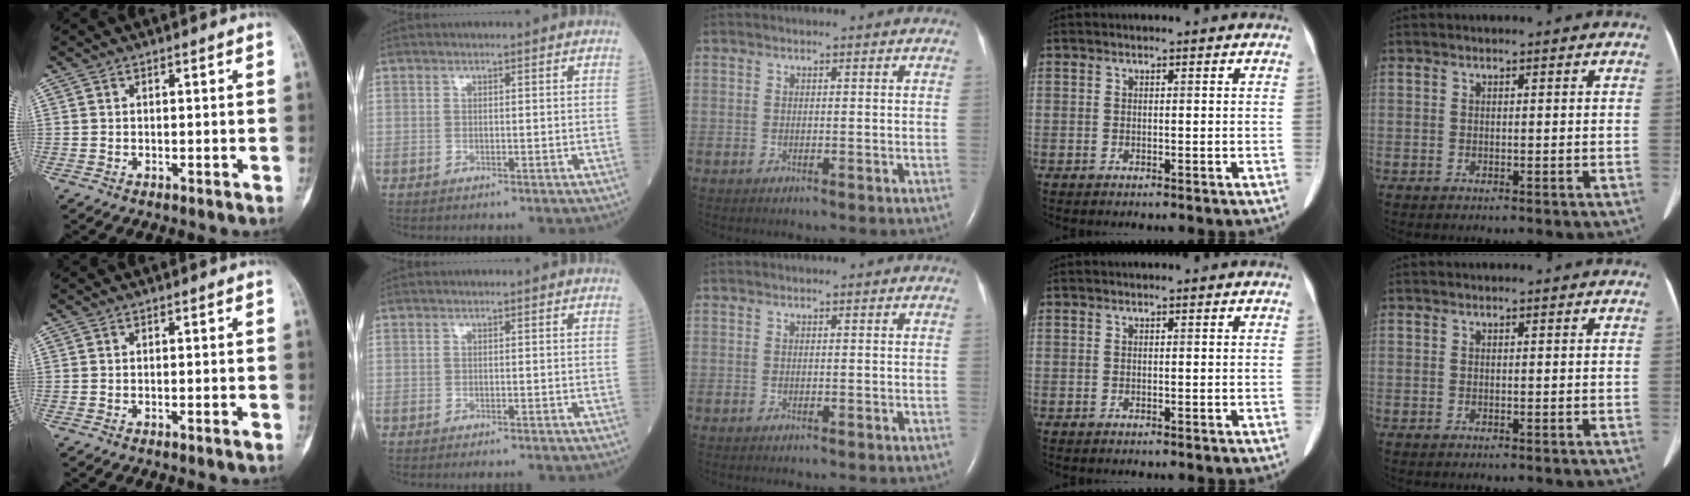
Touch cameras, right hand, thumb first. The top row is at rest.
{"thumb": {"total": 0.9, "force": [-0.6, 0.0, 0.7], "torque": [-0.015, -0.001, -0.007]}, "index": {"total": 1.9, "force": [-1.8, -0.1, 0.6], "torque": [-0.006, -0.004, -0.025]}}